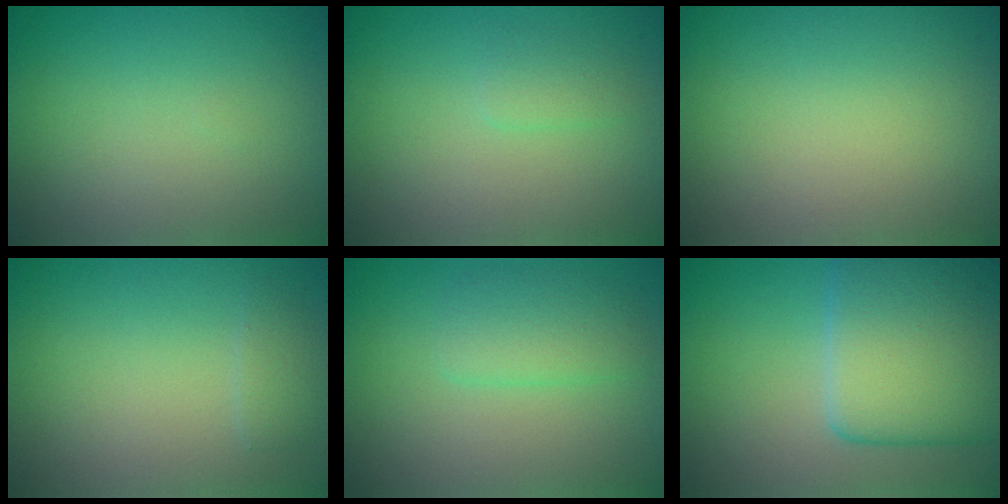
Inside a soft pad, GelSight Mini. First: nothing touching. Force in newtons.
{"total": 1.1, "press": 1.1, "slide": 0.1}
{"total": 0.0}
{"total": 1.1, "press": 1.1, "slide": 0.2}
{"total": 2.4, "press": 2.4, "slide": 0.1}
{"total": 8.6, "press": 8.6, "slide": 0.6}